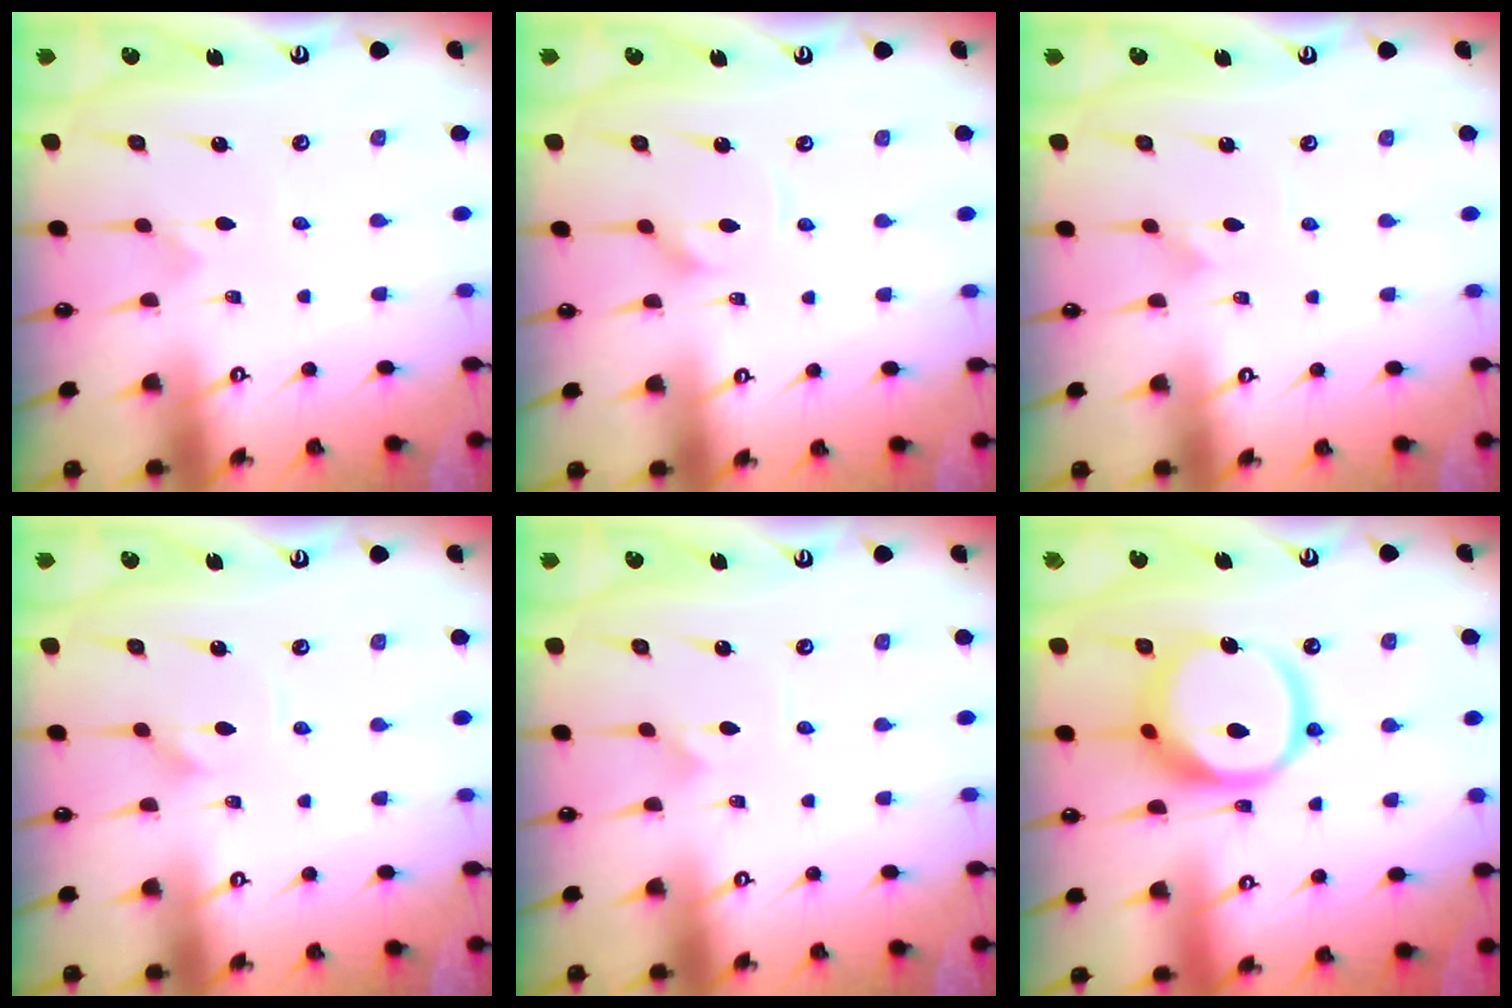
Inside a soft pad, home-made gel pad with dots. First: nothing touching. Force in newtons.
{"total": 2.2, "press": 2.2, "slide": 0.3}
{"total": 2.5, "press": 2.5, "slide": 0.2}
{"total": 1.8, "press": 1.8, "slide": 0.0}
{"total": 1.3, "press": 1.3, "slide": 0.1}
{"total": 14.3, "press": 14.3, "slide": 1.6}